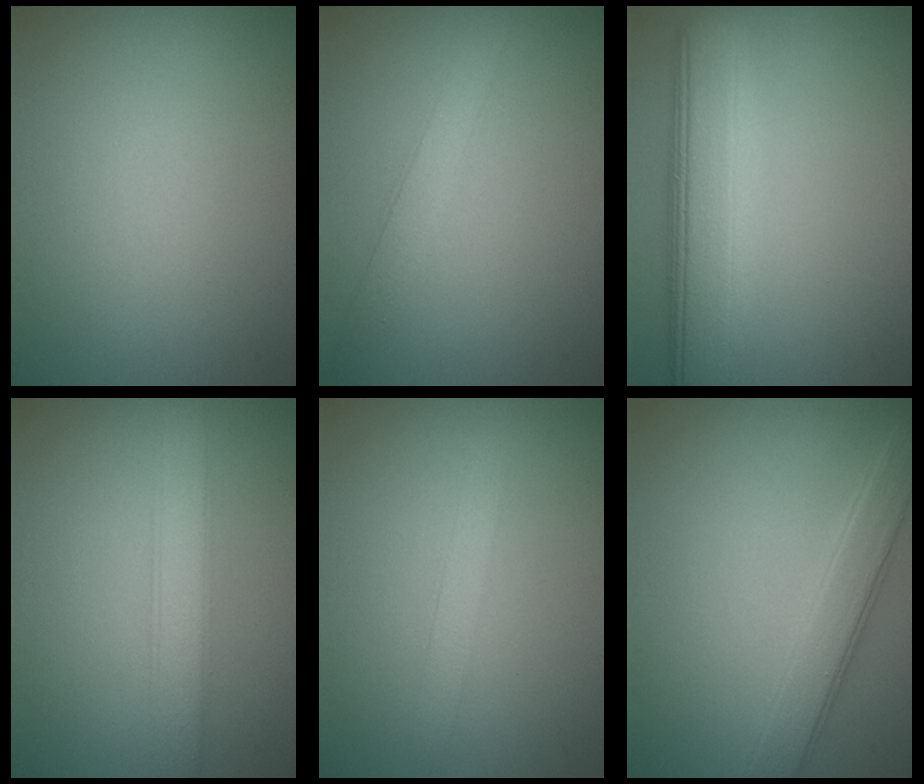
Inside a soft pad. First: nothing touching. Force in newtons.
{"total": 2.3, "press": 2.3, "slide": 0.1}
{"total": 8.0, "press": 7.9, "slide": 0.8}
{"total": 3.2, "press": 3.2, "slide": 0.4}
{"total": 1.6, "press": 1.6, "slide": 0.1}
{"total": 3.6, "press": 3.6, "slide": 0.1}